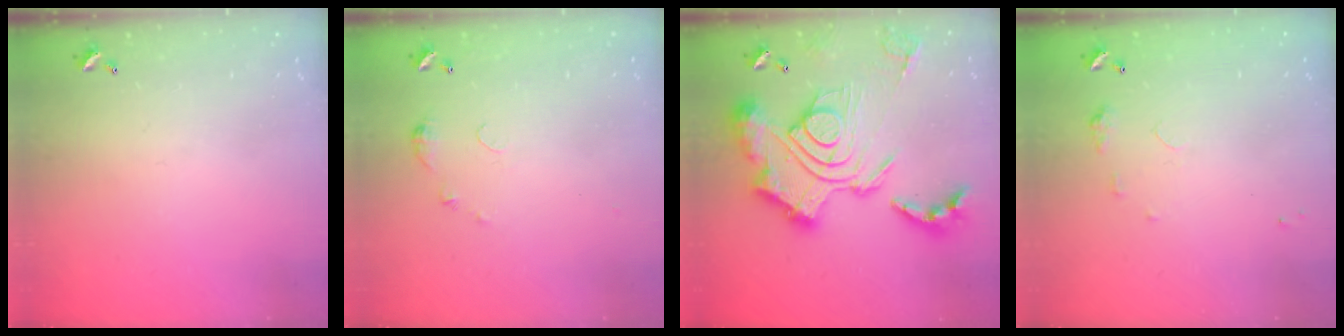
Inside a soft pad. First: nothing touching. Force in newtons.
{"total": 4.7, "press": 4.6, "slide": 0.7}
{"total": 4.2, "press": 3.4, "slide": 2.5}
{"total": 4.5, "press": 4.4, "slide": 0.5}